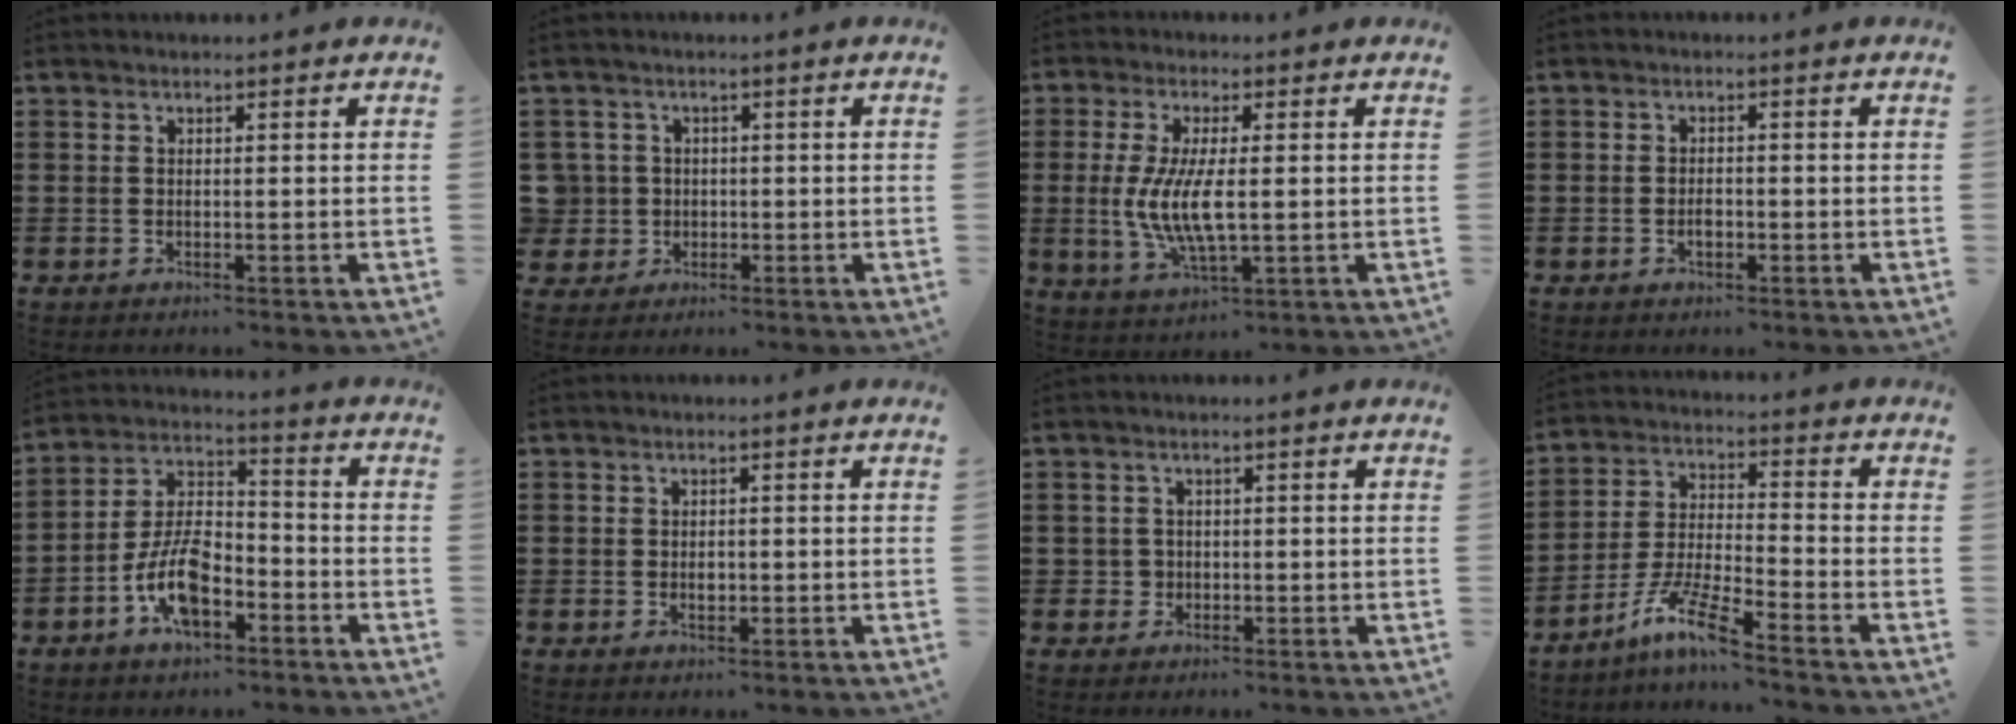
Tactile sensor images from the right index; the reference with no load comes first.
{"total": 3.9, "force": [-0.2, 3.8, 0.5], "torque": [-0.043, 0.007, -0.012]}
{"total": 7.8, "force": [-0.3, 2.4, 7.5], "torque": [-0.162, -0.010, -0.010]}
{"total": 1.8, "force": [-0.6, 0.9, 1.4], "torque": [-0.027, 0.001, -0.012]}
{"total": 9.5, "force": [-4.4, 4.7, 7.0], "torque": [-0.154, 0.007, -0.084]}
{"total": 1.4, "force": [-0.2, 0.9, 1.0], "torque": [-0.021, 0.004, -0.004]}
{"total": 1.4, "force": [-0.2, 1.3, 0.2], "torque": [-0.009, 0.005, -0.006]}
{"total": 8.2, "force": [-6.4, 0.2, 5.1], "torque": [-0.124, -0.014, -0.131]}